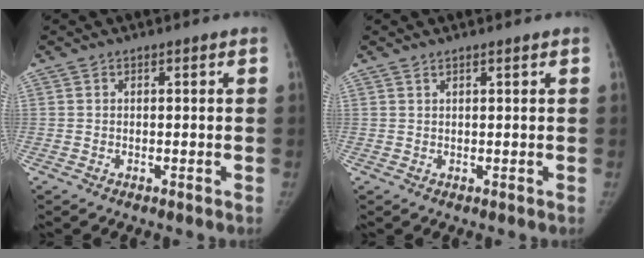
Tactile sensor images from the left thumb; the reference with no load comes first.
{"total": 0.9, "force": [0.8, 0.0, 0.5], "torque": [-0.010, -0.001, 0.017]}